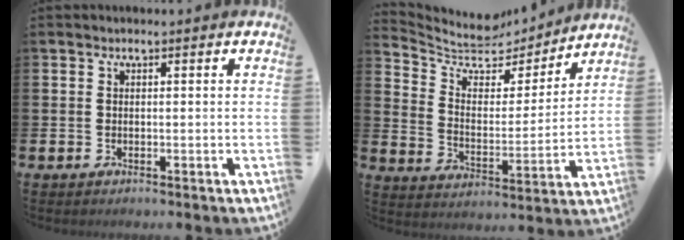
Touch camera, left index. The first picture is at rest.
{"total": 7.1, "force": [6.4, 2.7, 1.4], "torque": [-0.063, -0.055, 0.108]}